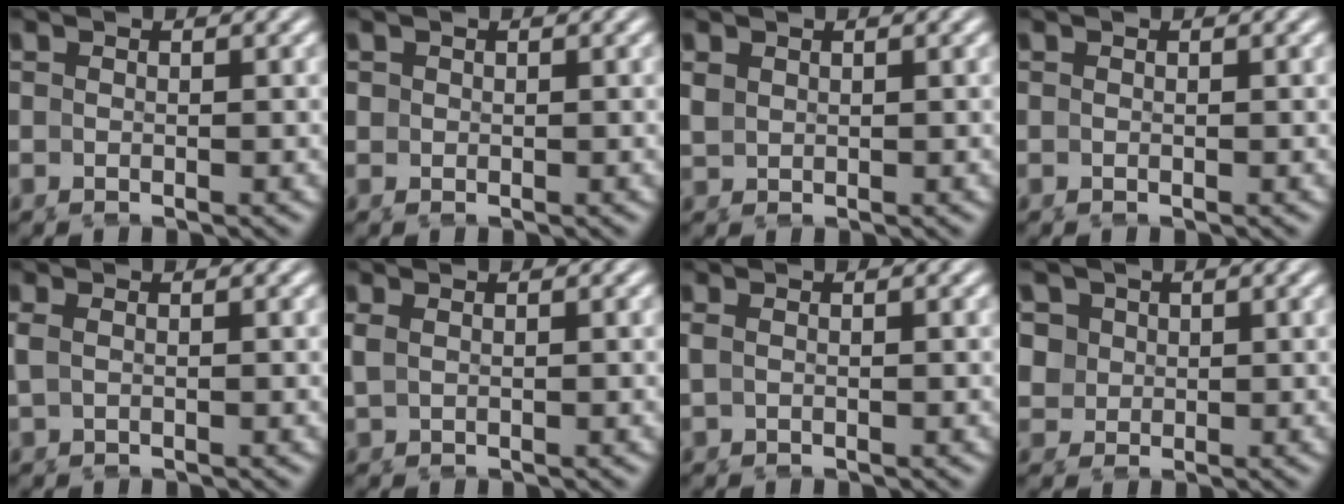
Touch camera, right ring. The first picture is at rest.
{"total": 1.1, "force": [0.3, 1.0, 0.4], "torque": [-0.013, -0.003, 0.008]}
{"total": 1.4, "force": [0.6, 1.0, 0.7], "torque": [-0.020, -0.003, 0.023]}
{"total": 0.0}
{"total": 0.8, "force": [-0.1, 0.1, 0.8], "torque": [-0.025, -0.001, 0.007]}
{"total": 0.7, "force": [0.1, 0.3, 0.6], "torque": [-0.018, -0.002, 0.012]}
{"total": 0.5, "force": [-0.1, 0.0, 0.5], "torque": [-0.015, 0.000, 0.004]}
{"total": 5.8, "force": [0.8, 5.1, 2.6], "torque": [-0.068, -0.014, 0.020]}